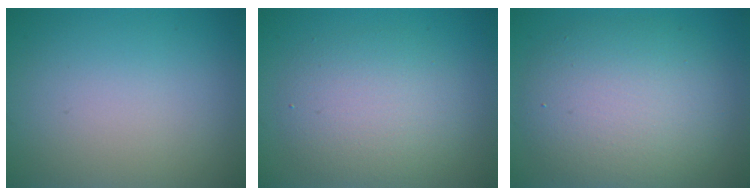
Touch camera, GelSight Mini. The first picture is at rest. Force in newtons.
{"total": 4.6, "press": 4.6, "slide": 0.1}
{"total": 7.5, "press": 7.4, "slide": 0.9}